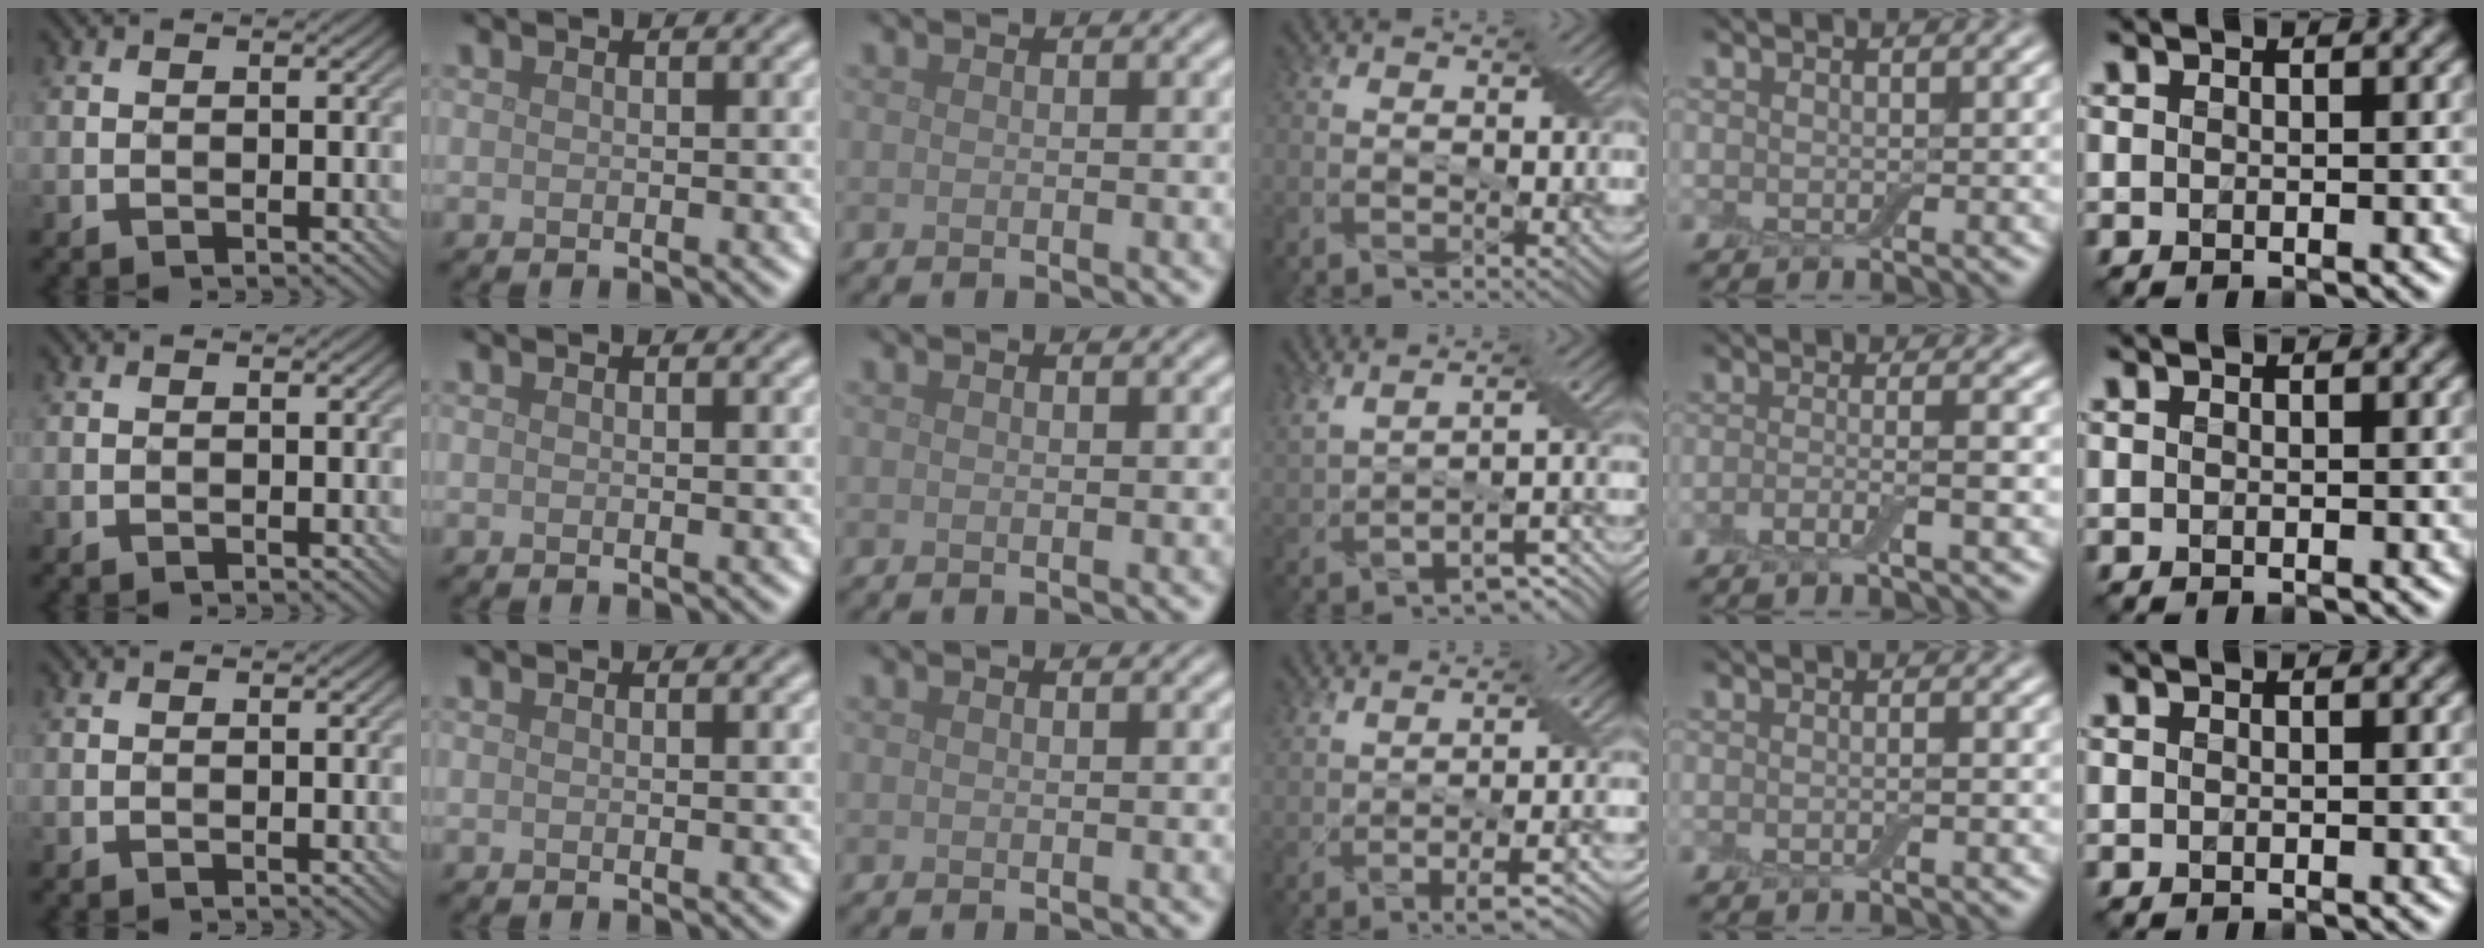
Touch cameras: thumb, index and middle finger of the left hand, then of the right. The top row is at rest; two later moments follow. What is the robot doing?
{"motion": "peel", "object": "adhesive wrap"}